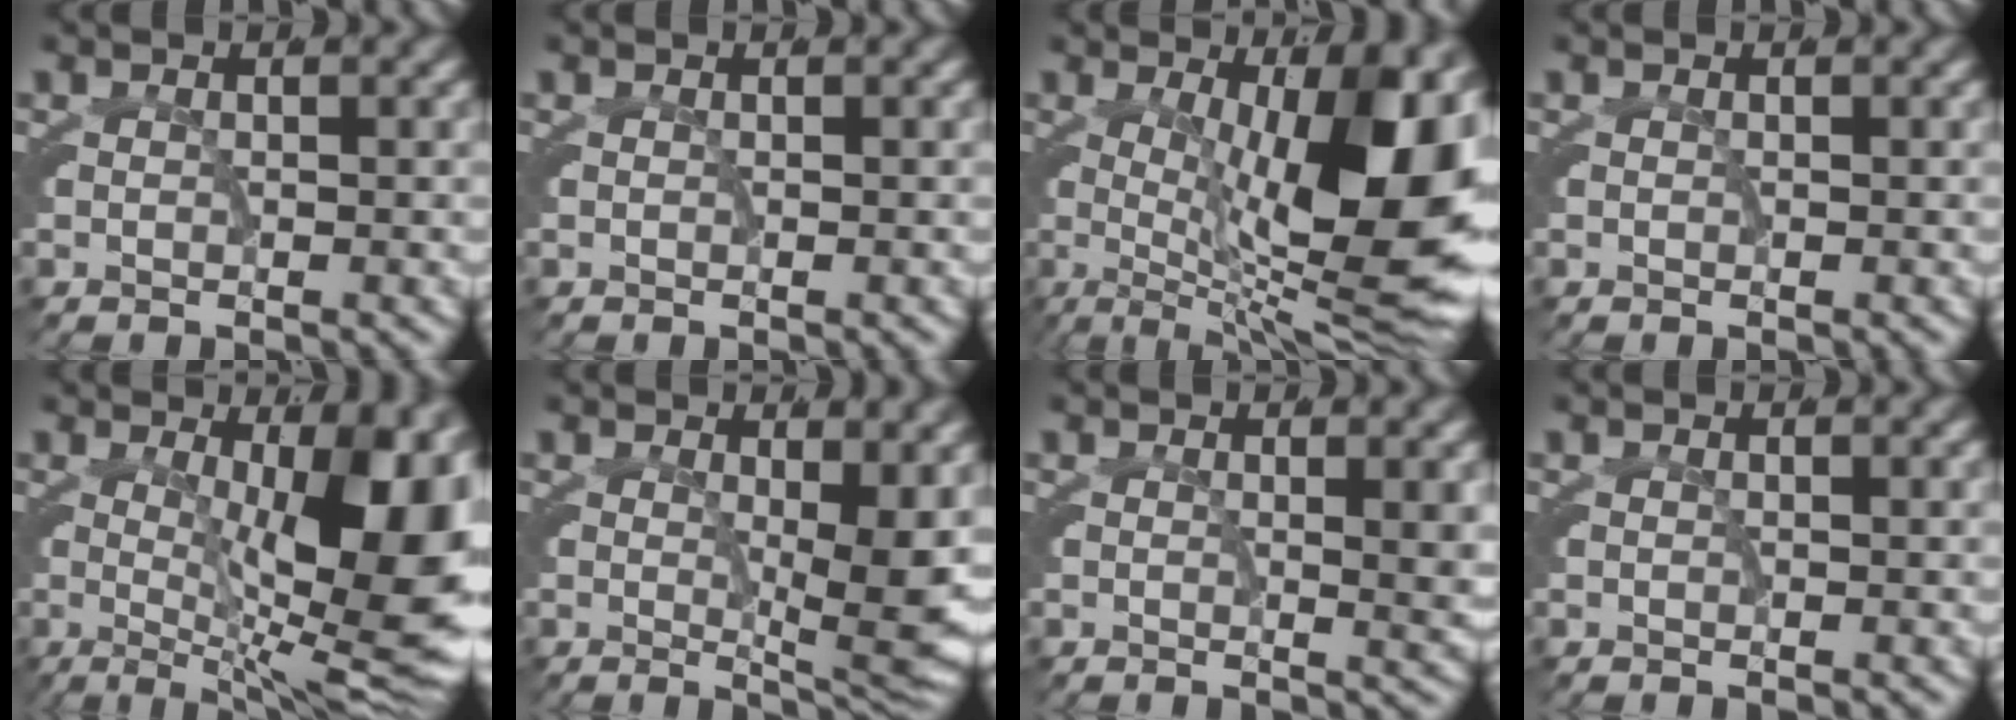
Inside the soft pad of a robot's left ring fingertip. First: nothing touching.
{"total": 0.0}
{"total": 15.5, "force": [-0.3, 6.0, 14.3], "torque": [-0.163, -0.022, 0.010]}
{"total": 0.0}
{"total": 13.2, "force": [0.3, 5.0, 12.2], "torque": [-0.117, -0.019, 0.014]}
{"total": 4.8, "force": [0.5, 0.9, 4.7], "torque": [-0.057, -0.019, 0.011]}
{"total": 1.6, "force": [0.4, 0.0, 1.6], "torque": [-0.015, -0.012, 0.005]}
{"total": 0.0}